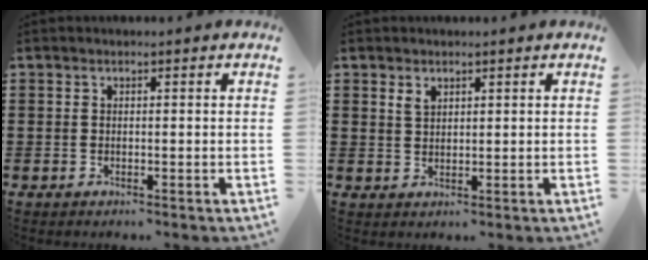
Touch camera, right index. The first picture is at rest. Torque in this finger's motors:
{"motor_torque": [0.02, -0.01, 0.01, 0.04]}